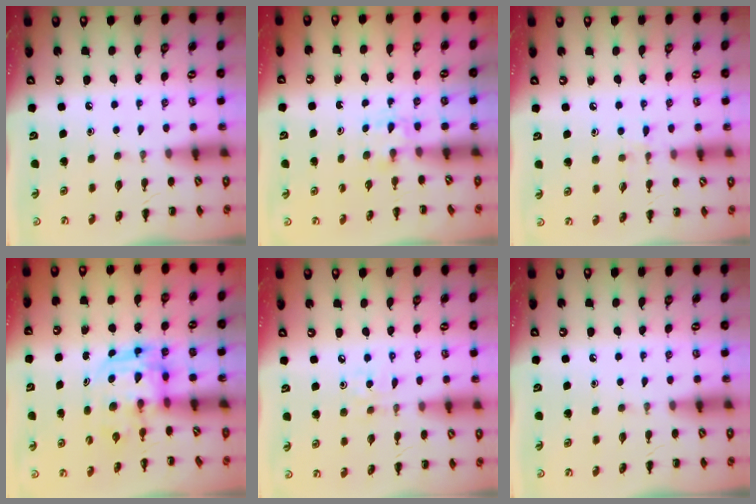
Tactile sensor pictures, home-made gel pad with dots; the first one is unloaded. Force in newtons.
{"total": 2.4, "press": 2.3, "slide": 0.9}
{"total": 6.5, "press": 6.1, "slide": 2.4}
{"total": 4.6, "press": 4.4, "slide": 1.1}
{"total": 2.2, "press": 2.1, "slide": 0.6}
{"total": 0.0}